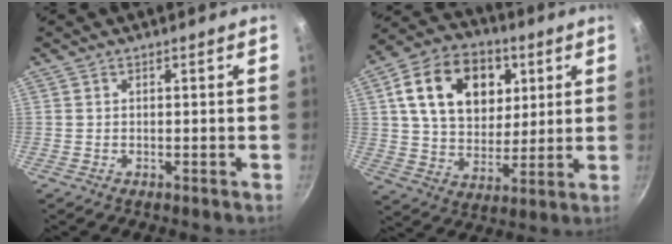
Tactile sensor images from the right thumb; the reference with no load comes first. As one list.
[{"total": 19.7, "force": [6.1, 14.2, 12.2], "torque": [-0.178, 0.000, 0.099]}]